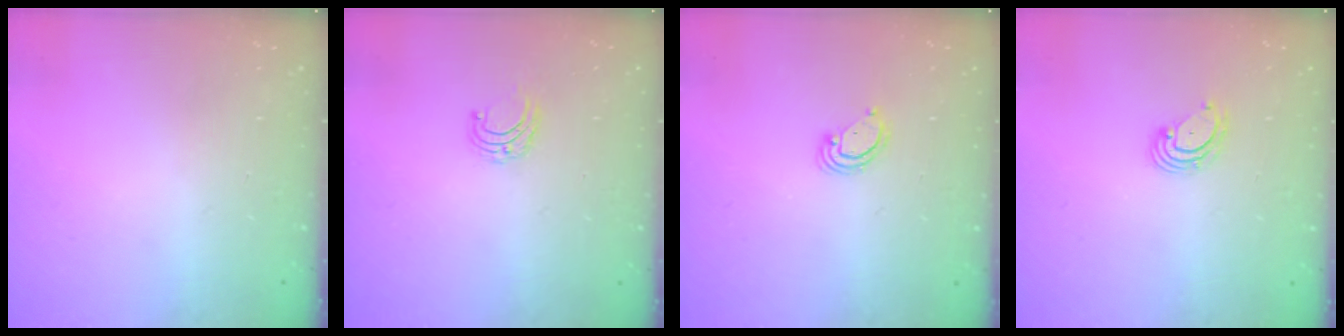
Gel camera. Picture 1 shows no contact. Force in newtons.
{"total": 4.9, "press": 4.8, "slide": 0.5}
{"total": 3.6, "press": 3.6, "slide": 0.3}
{"total": 4.0, "press": 3.9, "slide": 0.4}